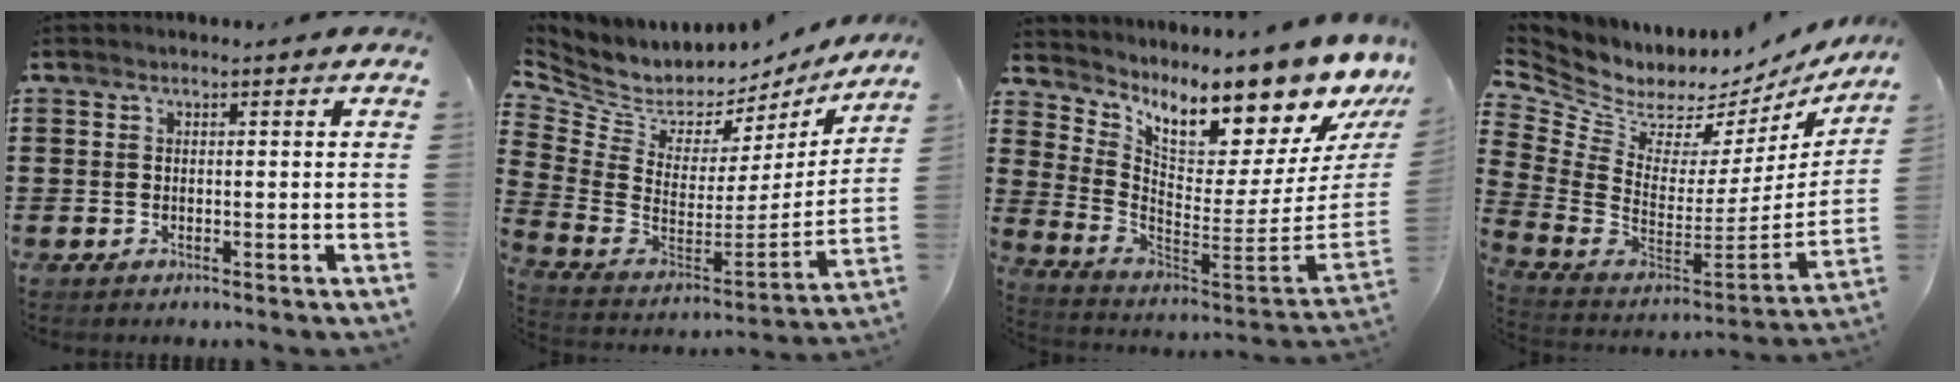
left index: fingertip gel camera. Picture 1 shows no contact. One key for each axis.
{"total": 5.5, "fx": 4.1, "fy": 3.5, "fz": 1.0, "tx": -0.063, "ty": -0.048, "tz": 0.070}
{"total": 11.5, "fx": 9.1, "fy": 2.4, "fz": 6.7, "tx": -0.128, "ty": -0.087, "tz": 0.145}
{"total": 5.0, "fx": 3.9, "fy": 2.9, "fz": 1.4, "tx": -0.069, "ty": -0.054, "tz": 0.062}